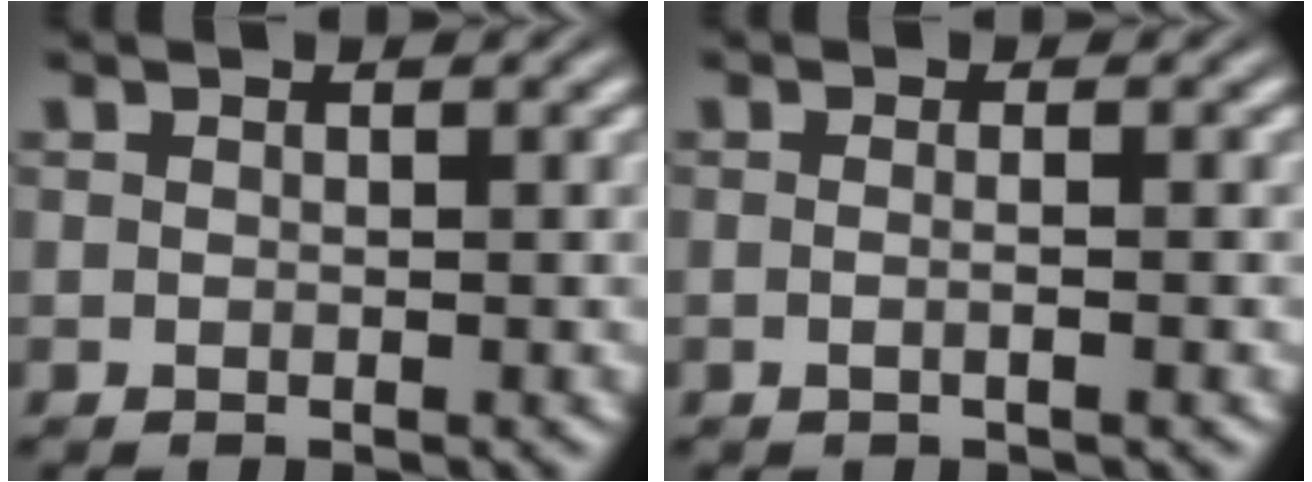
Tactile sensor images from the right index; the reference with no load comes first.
{"total": 1.4, "force": [-0.8, -0.6, 1.0], "torque": [-0.023, -0.006, -0.010]}